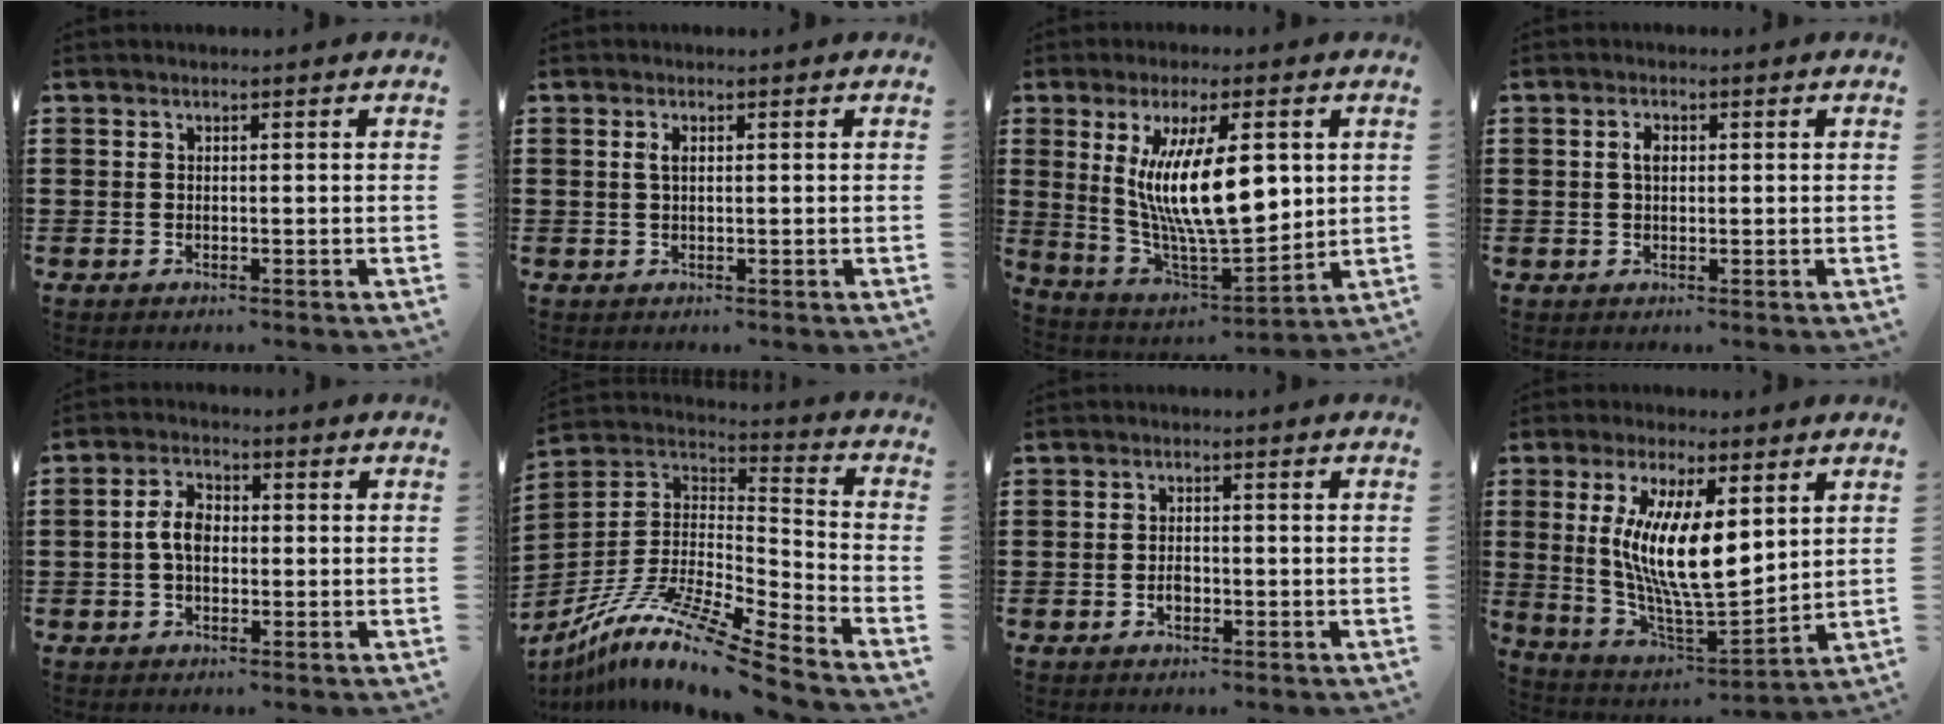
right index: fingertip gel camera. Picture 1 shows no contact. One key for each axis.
{"total": 1.5, "fx": 0.4, "fy": 0.6, "fz": 1.3, "tx": -0.028, "ty": 0.004, "tz": 0.005}
{"total": 15.2, "fx": 3.3, "fy": 5.5, "fz": 13.8, "tx": -0.269, "ty": -0.005, "tz": 0.053}
{"total": 2.1, "fx": 0.4, "fy": 1.2, "fz": 1.7, "tx": -0.036, "ty": 0.007, "tz": 0.006}
{"total": 4.4, "fx": -0.4, "fy": 2.6, "fz": 3.5, "tx": -0.076, "ty": 0.006, "tz": -0.010}
{"total": 12.4, "fx": -9.5, "fy": 1.1, "fz": 7.9, "tx": -0.161, "ty": 0.002, "tz": -0.188}
{"total": 1.9, "fx": -0.7, "fy": 1.1, "fz": 1.4, "tx": -0.027, "ty": 0.001, "tz": -0.014}
{"total": 12.6, "fx": 3.3, "fy": 4.2, "fz": 11.4, "tx": -0.239, "ty": -0.014, "tz": 0.060}